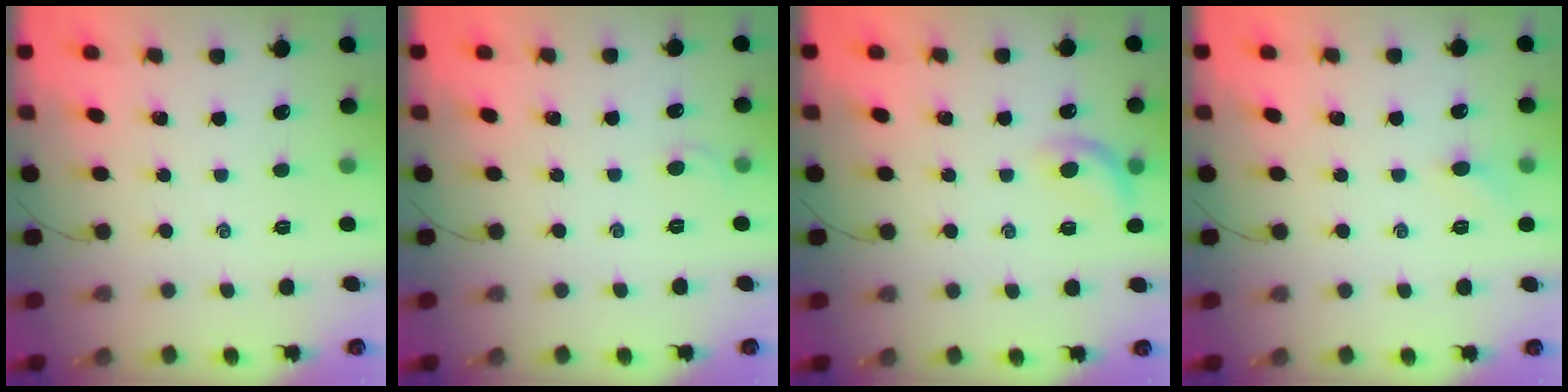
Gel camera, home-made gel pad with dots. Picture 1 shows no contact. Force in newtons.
{"total": 2.7, "press": 2.5, "slide": 0.9}
{"total": 9.5, "press": 9.2, "slide": 2.3}
{"total": 4.4, "press": 4.2, "slide": 1.4}